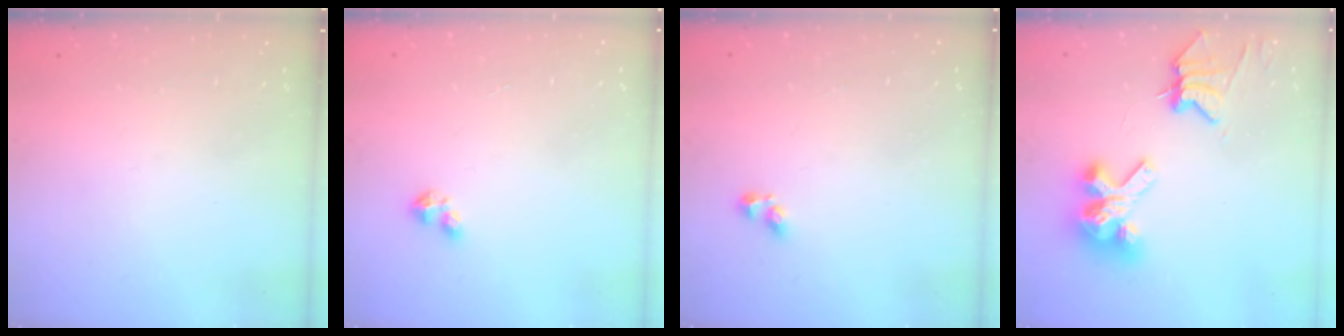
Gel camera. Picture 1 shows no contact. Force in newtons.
{"total": 2.4, "press": 2.4, "slide": 0.4}
{"total": 3.1, "press": 3.1, "slide": 0.3}
{"total": 10.4, "press": 10.3, "slide": 1.0}